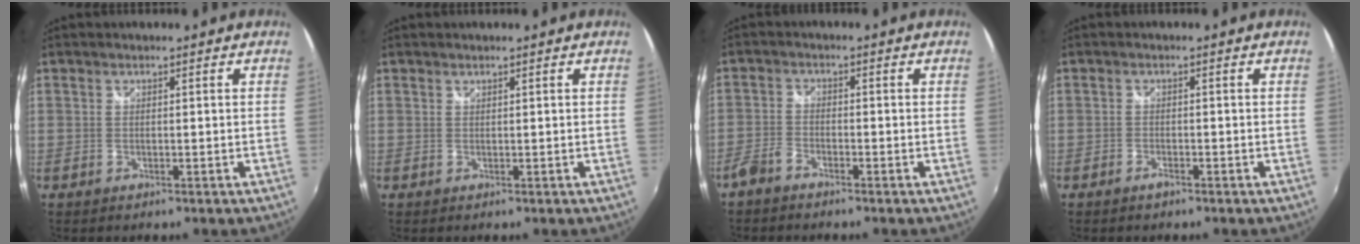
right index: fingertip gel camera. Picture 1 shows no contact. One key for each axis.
{"total": 0.0}
{"total": 3.2, "fx": -2.7, "fy": 1.2, "fz": 1.3, "tx": -0.038, "ty": 0.001, "tz": -0.057}
{"total": 1.4, "fx": -1.2, "fy": 0.6, "fz": 0.6, "tx": -0.013, "ty": -0.002, "tz": -0.023}